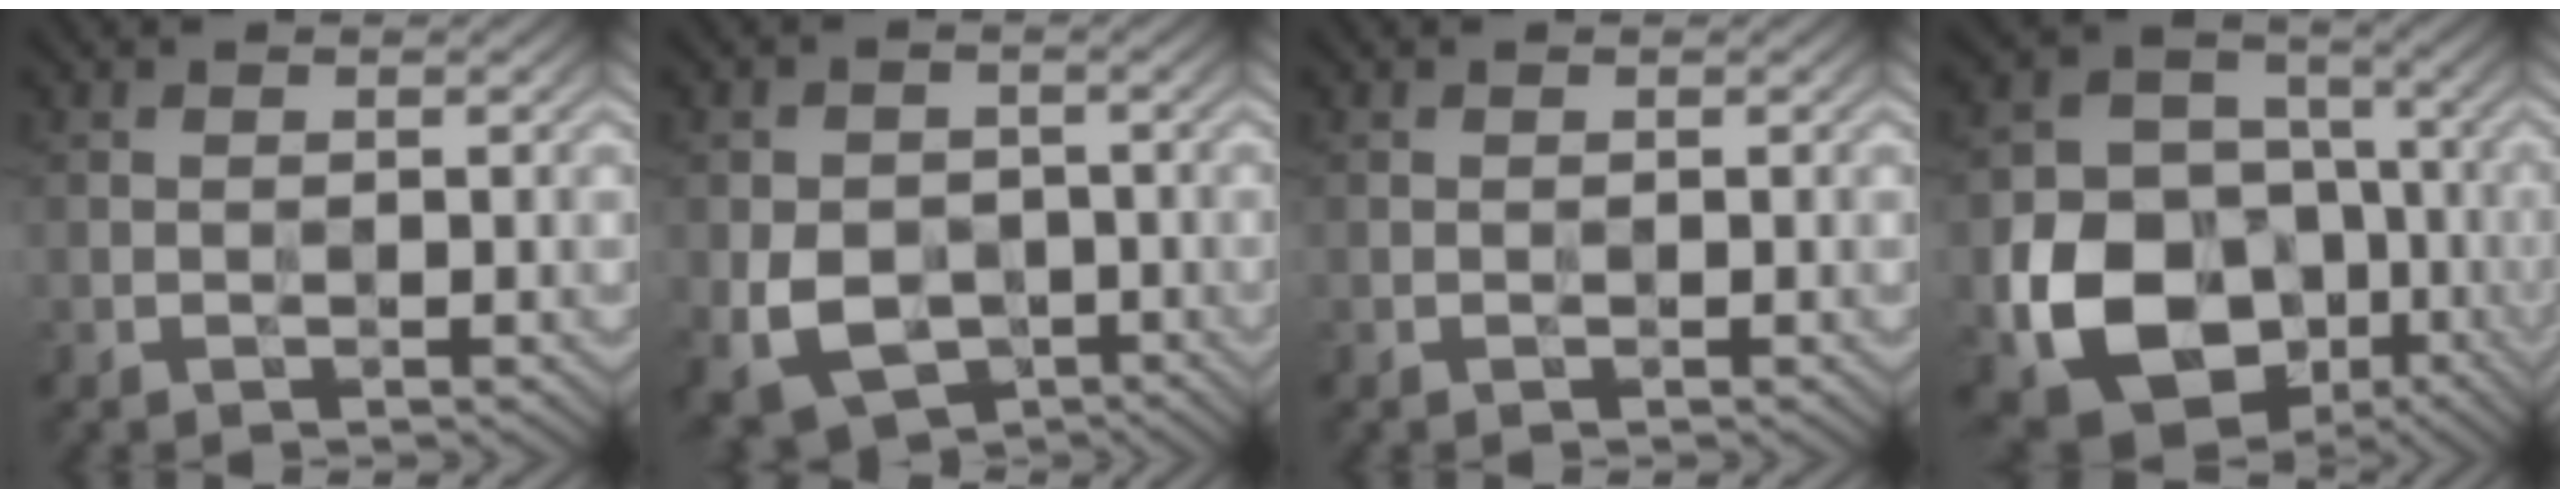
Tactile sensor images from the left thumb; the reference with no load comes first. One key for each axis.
{"total": 7.3, "fx": -2.2, "fy": 5.6, "fz": 4.2, "tx": -0.100, "ty": -0.025, "tz": -0.043}
{"total": 0.0}
{"total": 15.3, "fx": -5.2, "fy": 12.1, "fz": 7.9, "tx": -0.167, "ty": -0.053, "tz": -0.086}